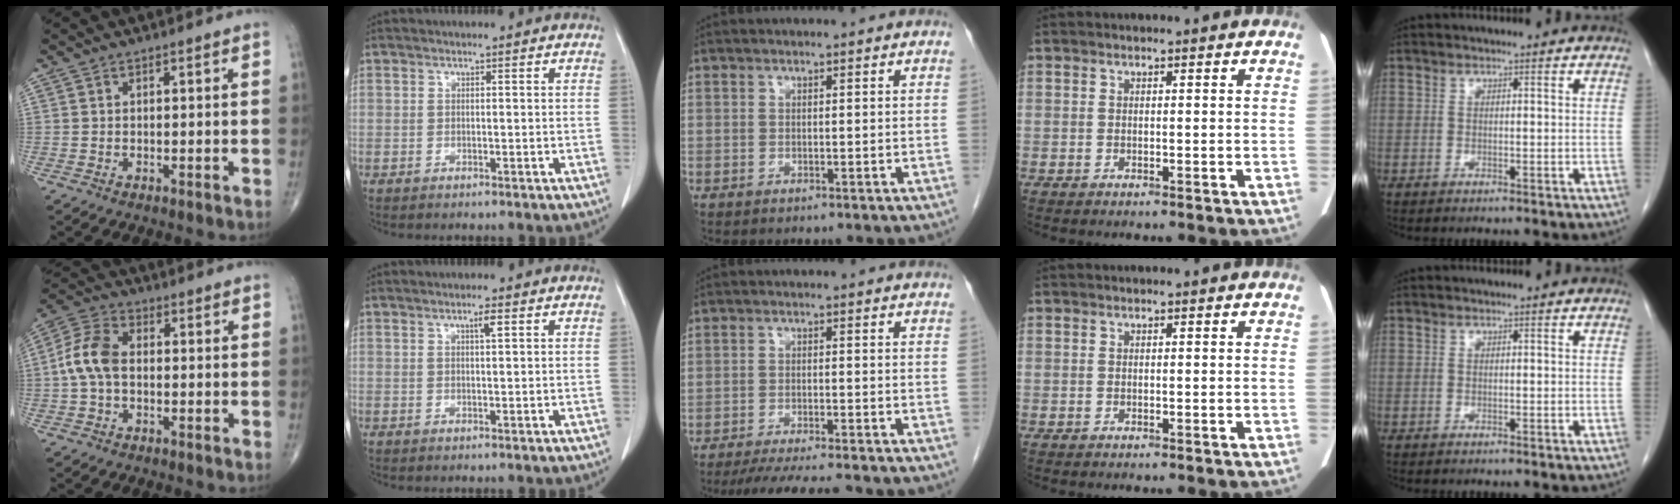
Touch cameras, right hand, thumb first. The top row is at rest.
{"thumb": {"total": 8.1, "force": [-0.4, 5.1, 6.3], "torque": [-0.129, 0.024, -0.018]}, "index": {"total": 1.6, "force": [0.7, 0.1, 1.5], "torque": [-0.027, 0.000, 0.012]}, "middle": {"total": 9.9, "force": [-8.7, 0.2, 4.6], "torque": [-0.065, -0.022, -0.130]}}